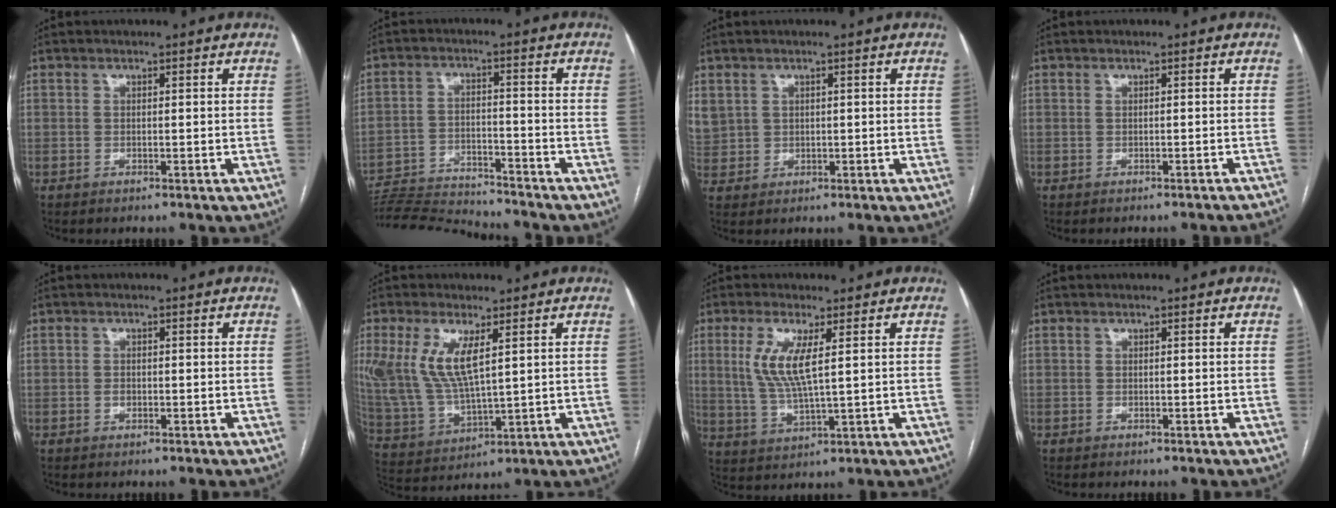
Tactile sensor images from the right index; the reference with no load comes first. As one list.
[{"total": 12.4, "force": [-12.2, -0.3, 1.9], "torque": [-0.034, 0.002, -0.202]}, {"total": 5.0, "force": [1.8, 4.5, 1.4], "torque": [-0.049, 0.013, 0.050]}, {"total": 4.2, "force": [-4.0, -0.8, 1.2], "torque": [-0.004, -0.012, -0.043]}, {"total": 0.9, "force": [-0.3, 0.6, 0.6], "torque": [-0.012, 0.002, -0.004]}, {"total": 11.1, "force": [4.0, 3.8, 9.6], "torque": [-0.227, -0.002, 0.091]}, {"total": 7.4, "force": [2.1, 1.3, 7.0], "torque": [-0.156, -0.004, 0.045]}, {"total": 0.0}]